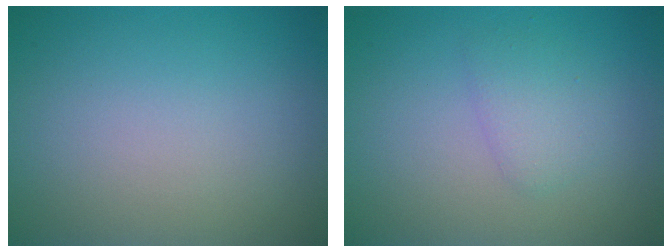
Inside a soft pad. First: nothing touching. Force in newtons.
{"total": 1.8, "press": 1.8, "slide": 0.1}